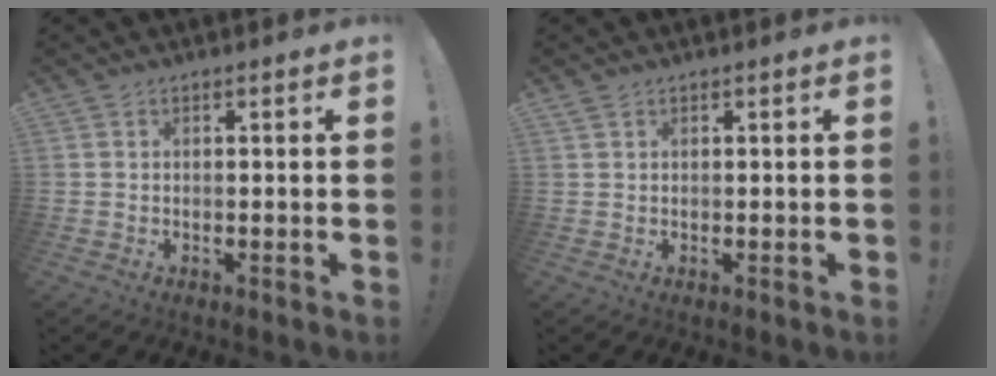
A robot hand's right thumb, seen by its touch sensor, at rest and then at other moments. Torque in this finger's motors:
{"motor_torque": [0.02, 0.02, 0.10, 0.11, 0.08]}